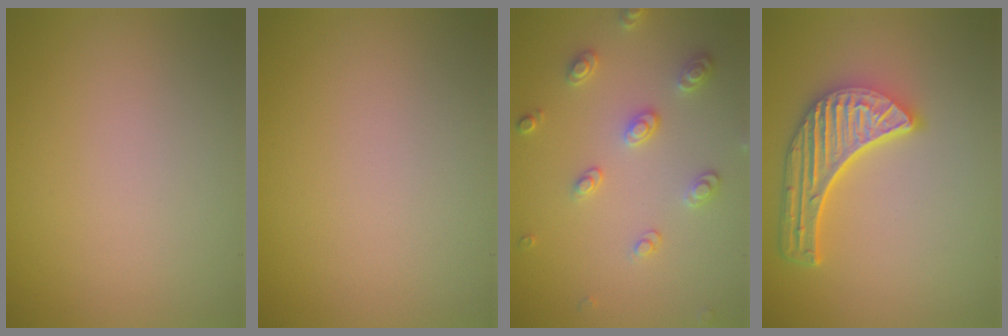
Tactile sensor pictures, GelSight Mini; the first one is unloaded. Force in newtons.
{"total": 0.0}
{"total": 2.6, "press": 2.6, "slide": 0.2}
{"total": 5.6, "press": 4.4, "slide": 3.5}